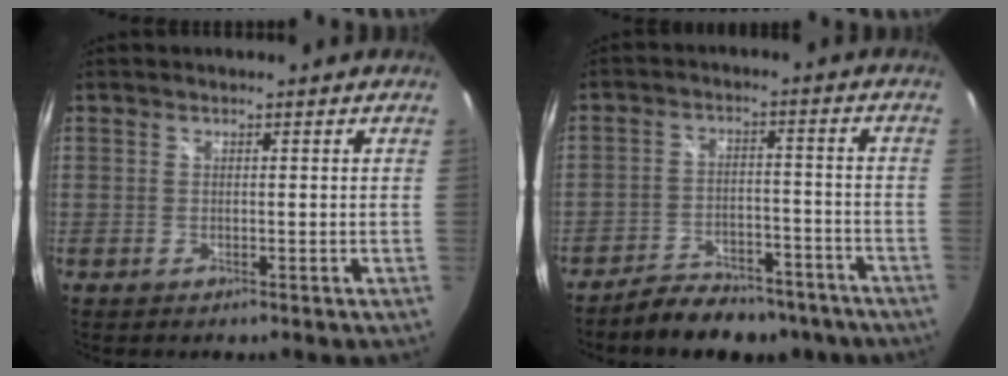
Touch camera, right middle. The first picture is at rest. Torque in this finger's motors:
{"motor_torque": [0.50, -0.93, 0.03, 0.02]}